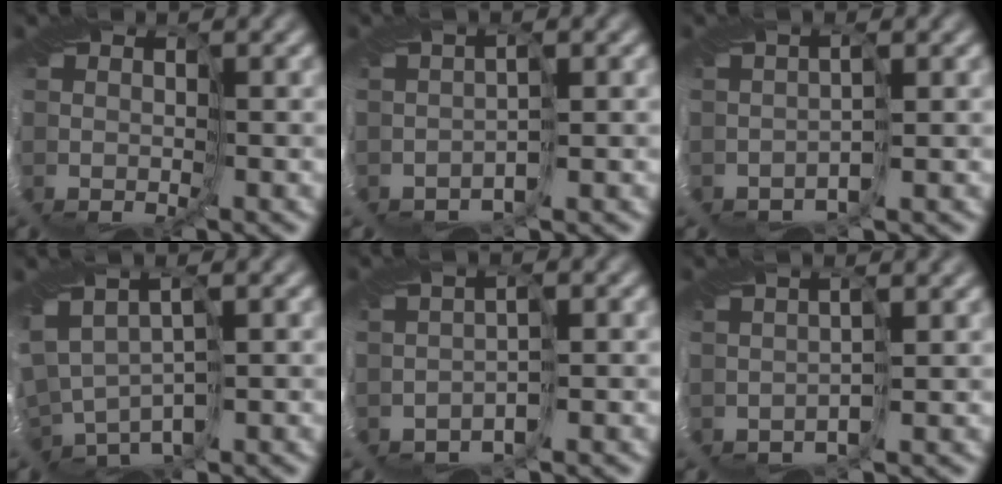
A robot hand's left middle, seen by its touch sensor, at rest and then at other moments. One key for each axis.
{"total": 1.3, "fx": -1.1, "fy": -0.6, "fz": -0.3, "tx": -0.005, "ty": -0.001, "tz": -0.020}
{"total": 1.0, "fx": -0.9, "fy": -0.4, "fz": -0.1, "tx": -0.012, "ty": 0.000, "tz": -0.015}
{"total": 3.1, "fx": -0.3, "fy": 1.9, "fz": 2.4, "tx": -0.075, "ty": 0.000, "tz": 0.016}
{"total": 1.5, "fx": -1.1, "fy": -0.8, "fz": -0.7, "tx": 0.007, "ty": 0.002, "tz": -0.022}
{"total": 0.6, "fx": 0.1, "fy": -0.6, "fz": 0.3, "tx": -0.014, "ty": 0.009, "tz": 0.007}